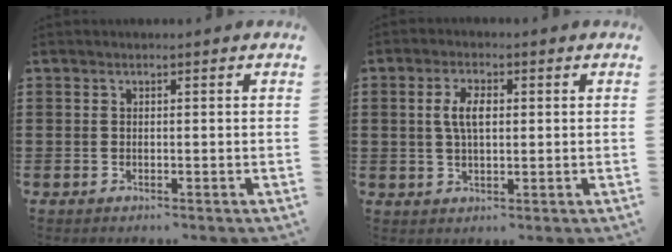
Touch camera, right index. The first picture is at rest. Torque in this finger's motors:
{"motor_torque": [0.23, -0.15, 0.15, 0.13]}